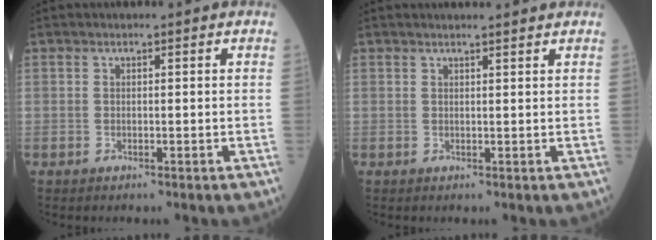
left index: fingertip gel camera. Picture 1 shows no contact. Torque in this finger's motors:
{"motor_torque": [0.24, -0.32, -0.05, -0.01]}